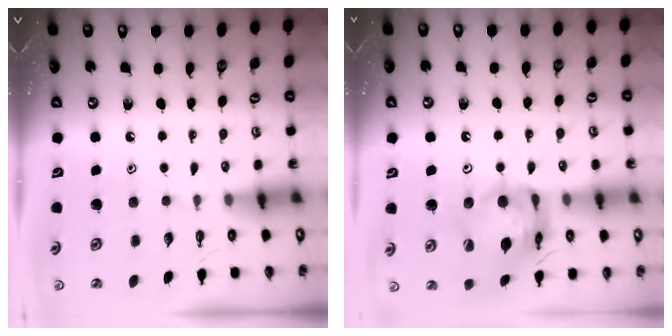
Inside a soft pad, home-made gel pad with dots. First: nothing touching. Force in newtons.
{"total": 15.4, "press": 15.3, "slide": 1.6}